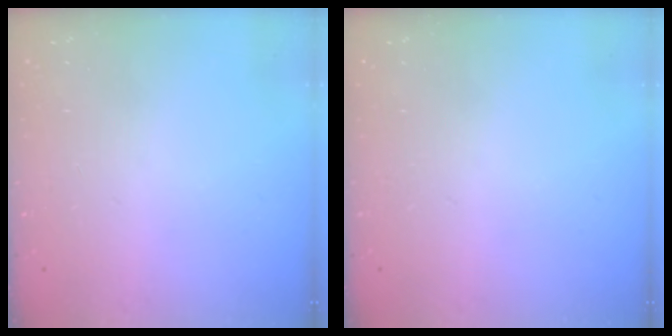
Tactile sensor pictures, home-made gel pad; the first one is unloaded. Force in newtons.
{"total": 0.0}